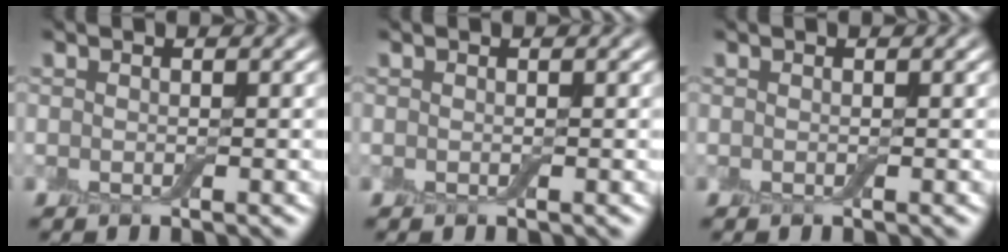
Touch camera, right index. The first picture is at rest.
{"total": 0.0}
{"total": 0.0}